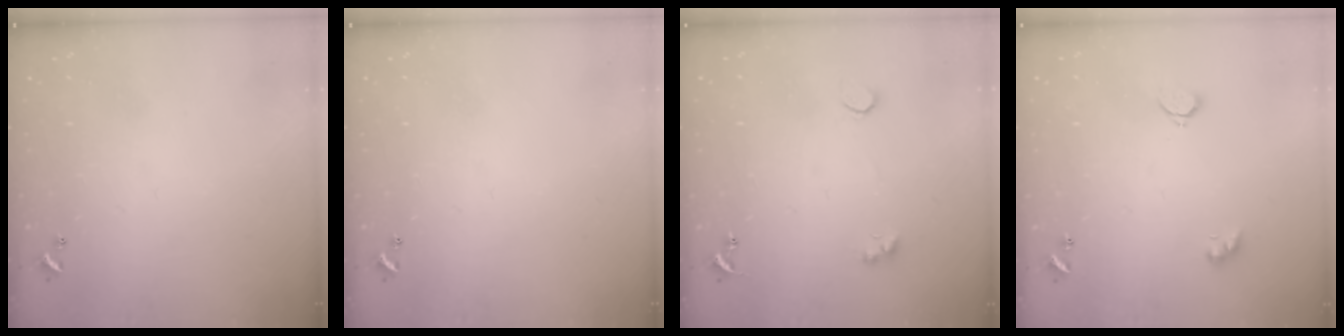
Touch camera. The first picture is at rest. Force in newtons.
{"total": 0.0}
{"total": 2.1, "press": 1.9, "slide": 1.0}
{"total": 2.6, "press": 2.5, "slide": 0.5}